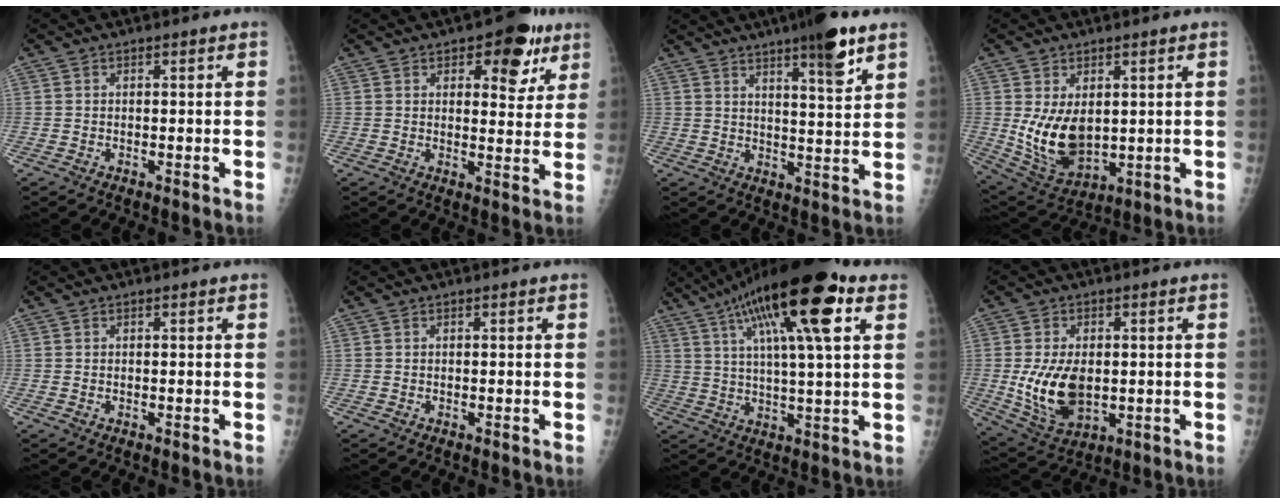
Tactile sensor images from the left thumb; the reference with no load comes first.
{"total": 10.9, "force": [5.8, 5.4, 7.5], "torque": [-0.055, -0.021, 0.072]}
{"total": 10.4, "force": [6.5, 1.6, 8.0], "torque": [-0.109, -0.033, 0.094]}
{"total": 11.4, "force": [0.9, 7.2, 8.9], "torque": [-0.144, -0.020, 0.041]}
{"total": 0.6, "force": [0.2, 0.3, 0.5], "torque": [-0.012, 0.005, 0.007]}
{"total": 0.0}
{"total": 21.4, "force": [10.3, 4.5, 18.2], "torque": [-0.302, 0.004, 0.166]}
{"total": 12.1, "force": [-0.6, 7.4, 9.6], "torque": [-0.171, -0.011, 0.007]}